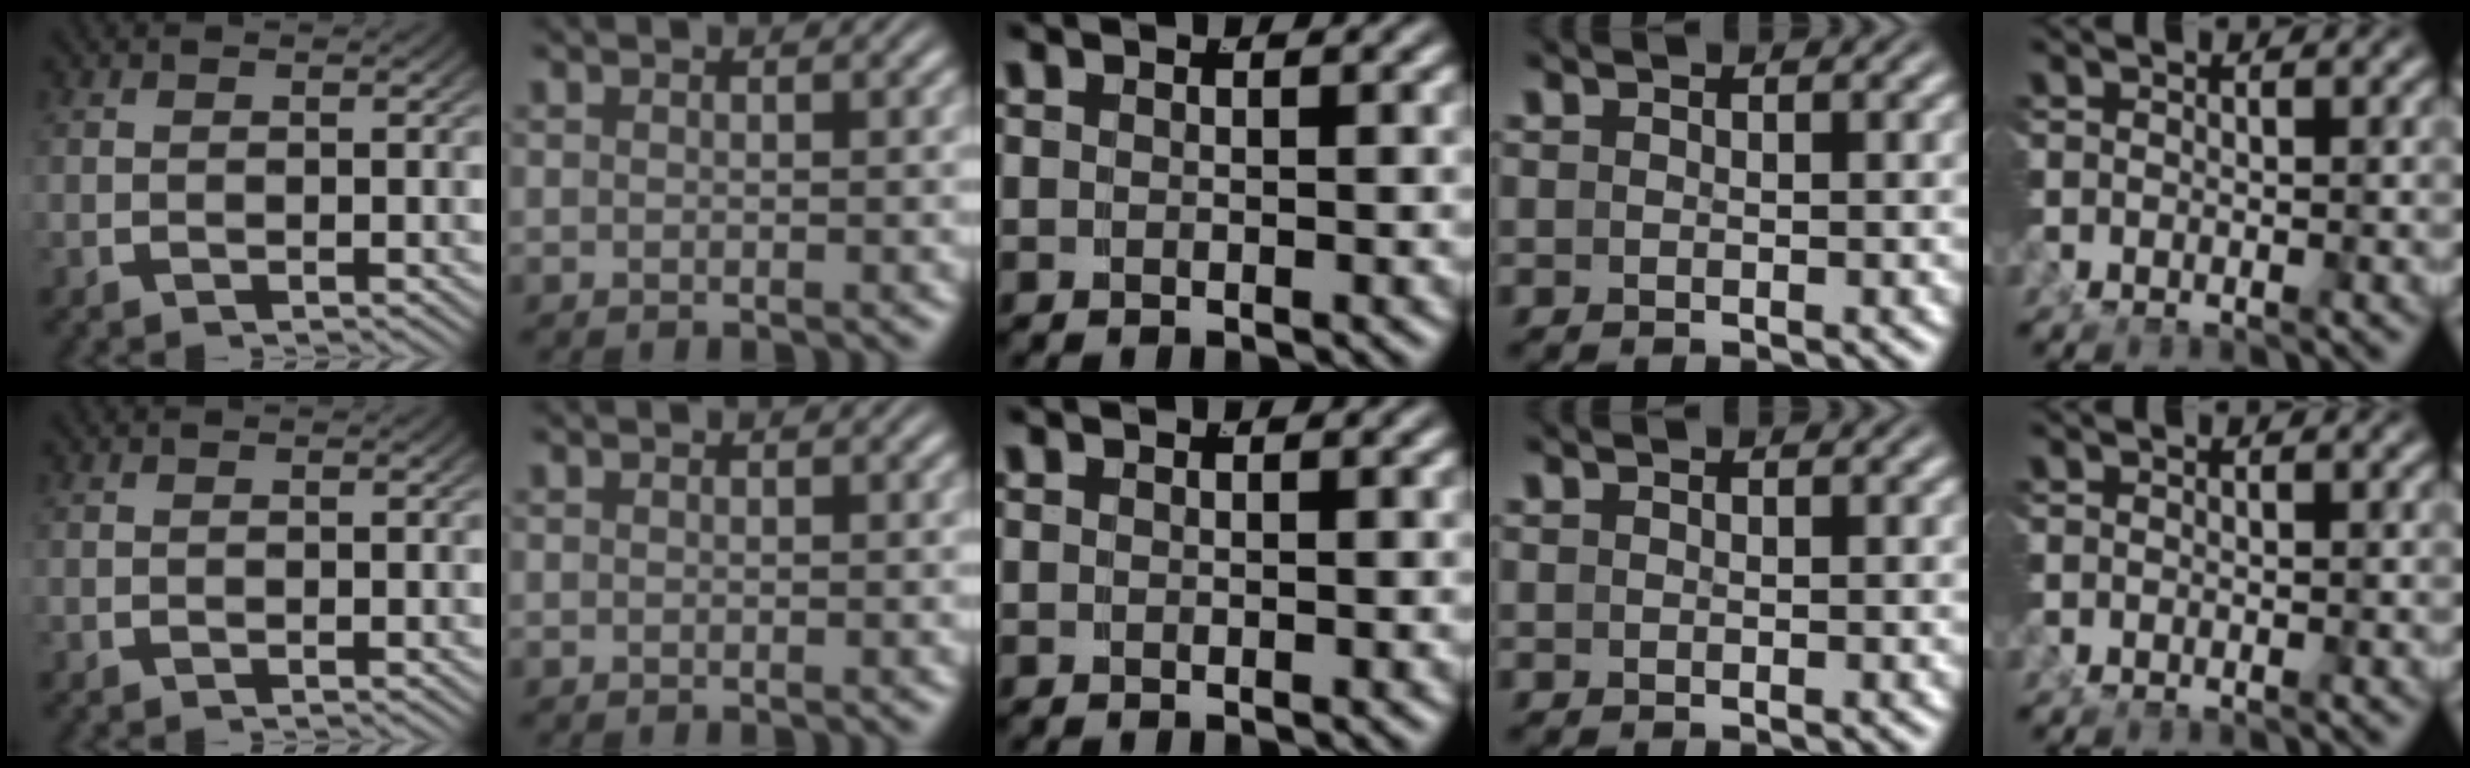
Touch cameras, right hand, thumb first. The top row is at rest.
{}